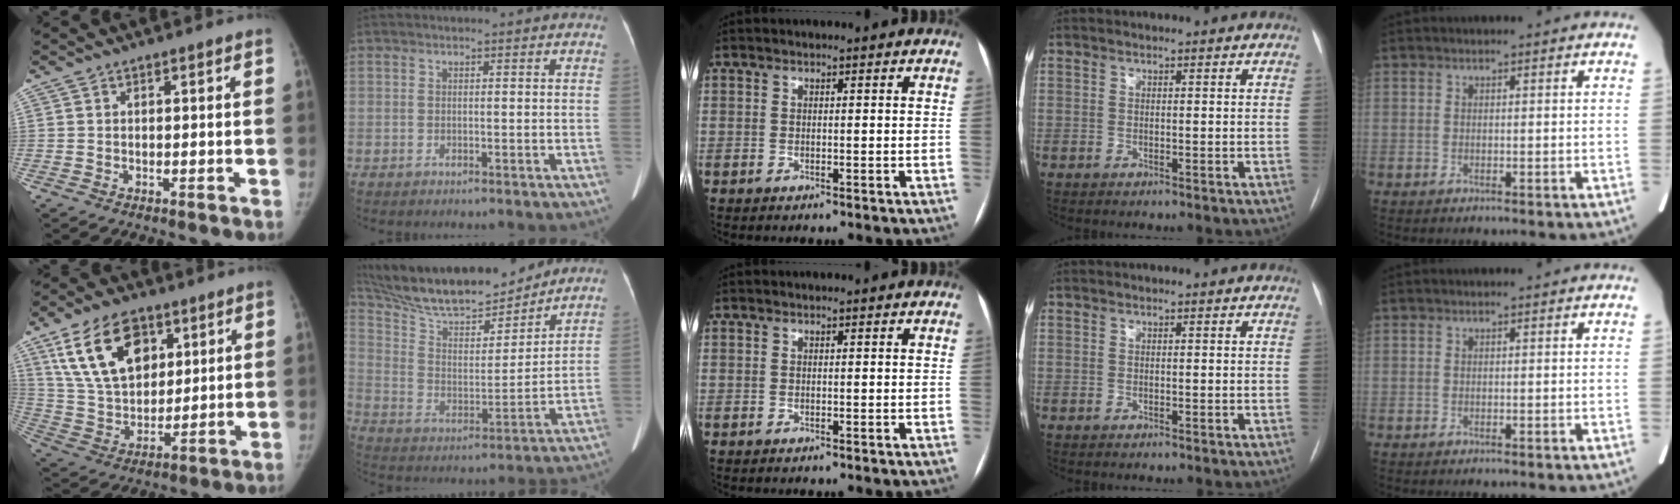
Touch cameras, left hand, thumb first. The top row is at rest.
{"thumb": {"total": 17.8, "force": [8.4, 10.9, 11.2], "torque": [-0.167, -0.029, 0.167]}, "index": {"total": 20.1, "force": [17.8, 3.6, 8.8], "torque": [-0.161, 0.013, 0.302]}}